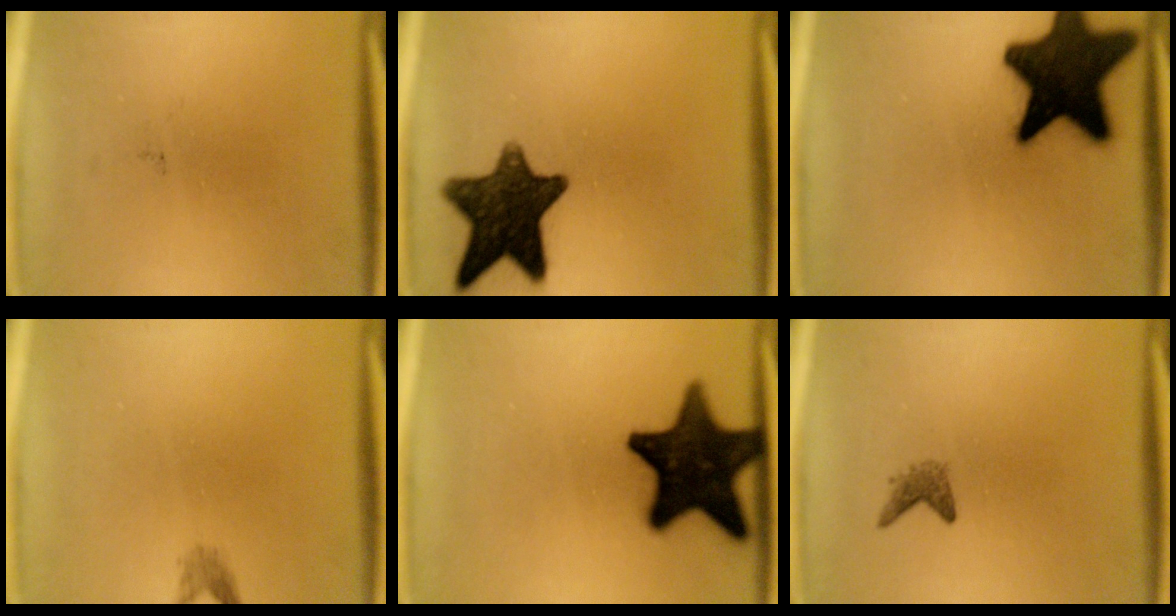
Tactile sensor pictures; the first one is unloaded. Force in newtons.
{"total": 13.5}
{"total": 19.4}
{"total": 1.2}
{"total": 18.0}
{"total": 1.4}